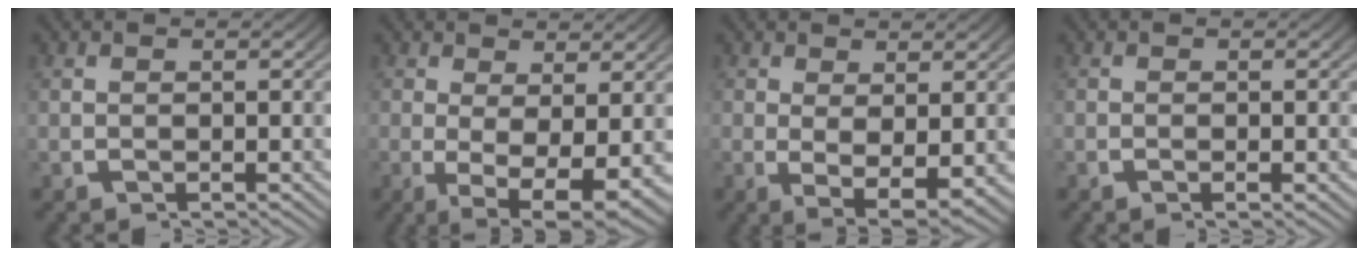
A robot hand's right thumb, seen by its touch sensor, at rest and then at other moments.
{"total": 7.2, "force": [-1.5, 3.5, 6.1], "torque": [-0.102, -0.034, -0.014]}
{"total": 5.4, "force": [-1.0, 3.1, 4.4], "torque": [-0.081, -0.030, -0.005]}
{"total": 0.5, "force": [-0.3, 0.2, 0.4], "torque": [-0.001, 0.008, -0.014]}